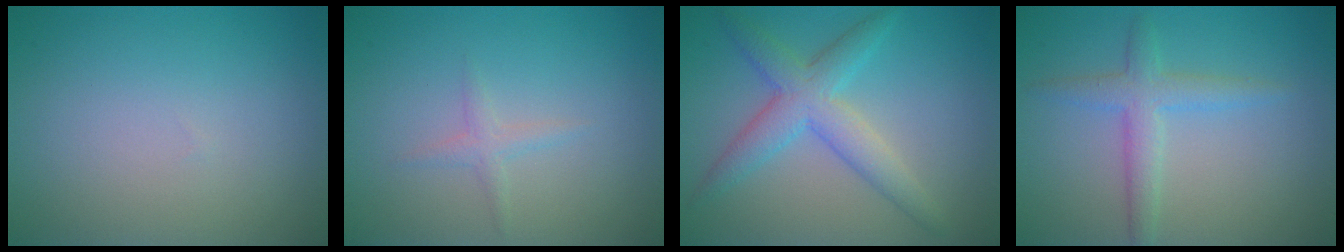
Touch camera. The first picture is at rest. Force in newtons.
{"total": 1.1, "press": 1.1, "slide": 0.0}
{"total": 3.6, "press": 3.6, "slide": 0.2}
{"total": 2.7, "press": 2.7, "slide": 0.1}